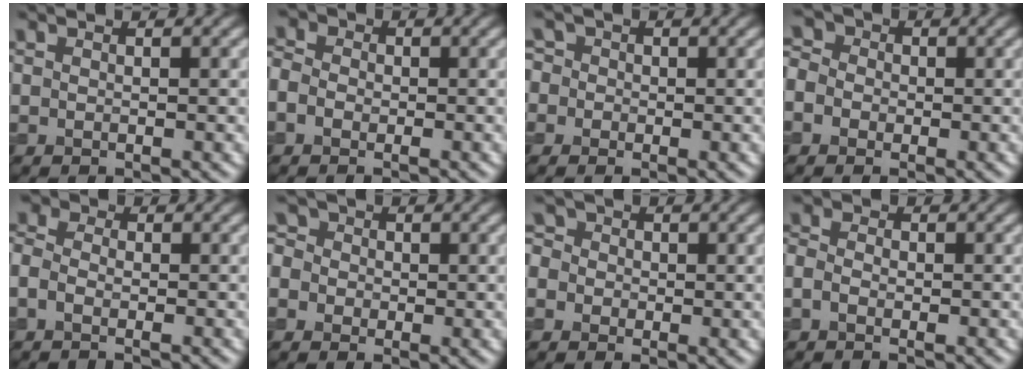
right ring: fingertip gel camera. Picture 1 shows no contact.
{"total": 4.8, "force": [-1.0, 3.8, 2.8], "torque": [-0.060, 0.019, -0.034]}
{"total": 2.4, "force": [0.1, 2.3, 0.8], "torque": [-0.004, 0.024, -0.031]}
{"total": 4.3, "force": [-0.9, 3.6, 2.2], "torque": [-0.054, 0.021, -0.034]}
{"total": 5.3, "force": [-1.6, 3.8, 3.3], "torque": [-0.063, 0.020, -0.044]}
{"total": 3.9, "force": [-0.6, 3.5, 1.6], "torque": [-0.039, 0.026, -0.038]}
{"total": 3.2, "force": [-0.2, 3.0, 1.3], "torque": [-0.027, 0.025, -0.031]}
{"total": 3.7, "force": [-1.1, 2.7, 2.2], "torque": [-0.029, 0.017, -0.032]}